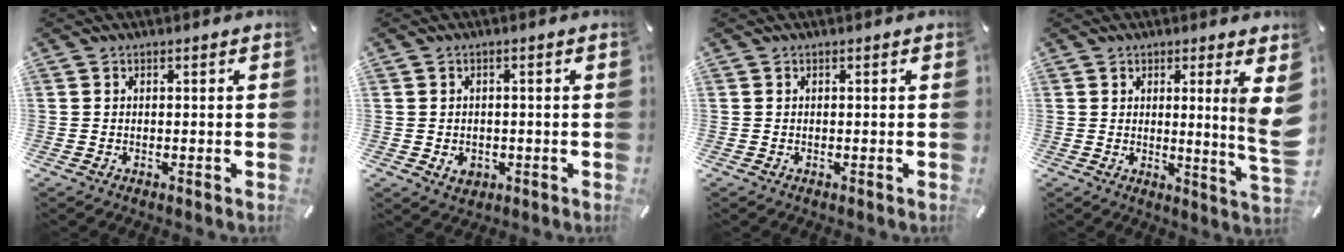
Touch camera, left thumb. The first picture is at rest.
{"total": 3.0, "force": [-0.7, 2.5, 1.5], "torque": [-0.033, 0.001, -0.014]}
{"total": 0.0}
{"total": 10.3, "force": [2.6, 0.1, 9.9], "torque": [-0.146, -0.030, 0.039]}